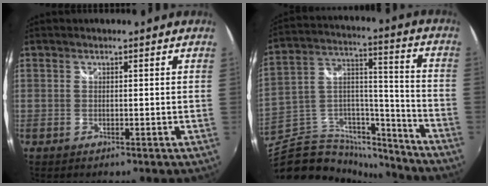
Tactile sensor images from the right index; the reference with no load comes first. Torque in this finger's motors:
{"motor_torque": [-0.40, -0.71, -0.02, -0.03]}